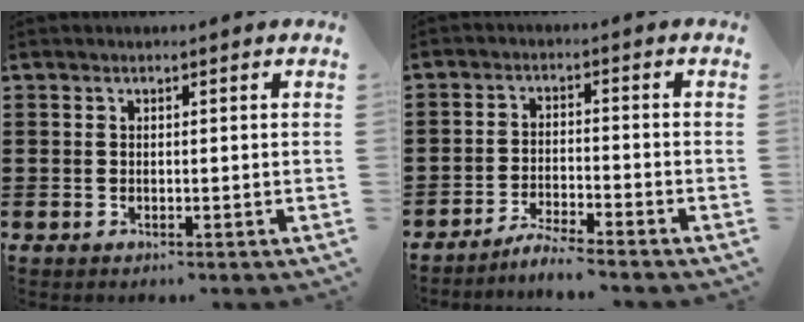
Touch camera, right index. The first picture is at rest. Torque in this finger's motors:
{"motor_torque": [-0.58, 0.39, 0.20, 0.05]}